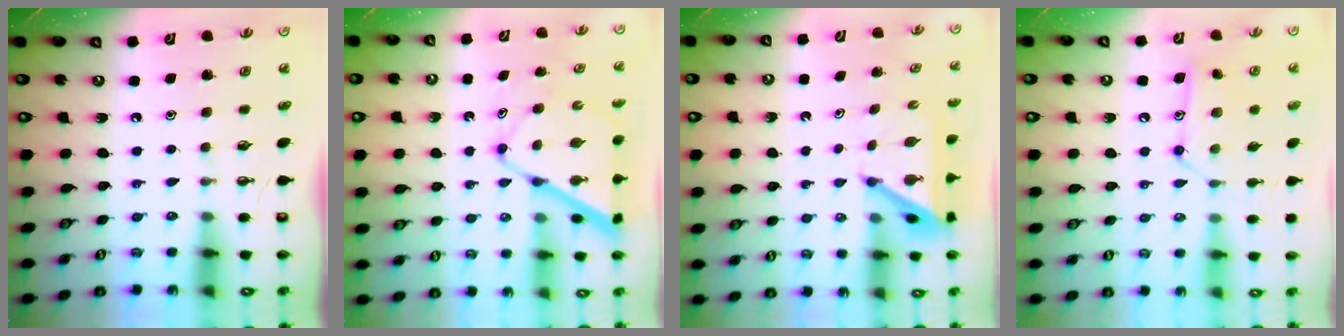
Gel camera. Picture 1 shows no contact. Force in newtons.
{"total": 10.7, "press": 10.6, "slide": 1.0}
{"total": 5.9, "press": 5.9, "slide": 0.3}
{"total": 12.1, "press": 12.1, "slide": 0.6}